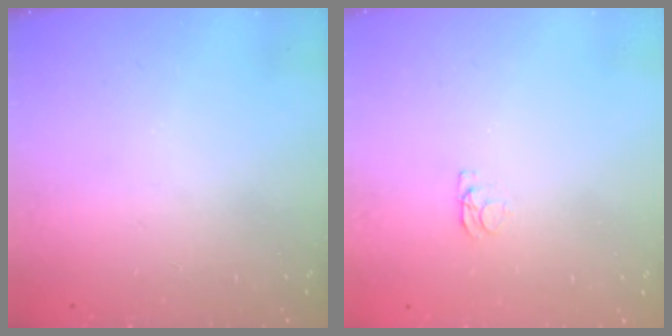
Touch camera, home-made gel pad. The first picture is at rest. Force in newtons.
{"total": 1.2, "press": 1.1, "slide": 0.3}